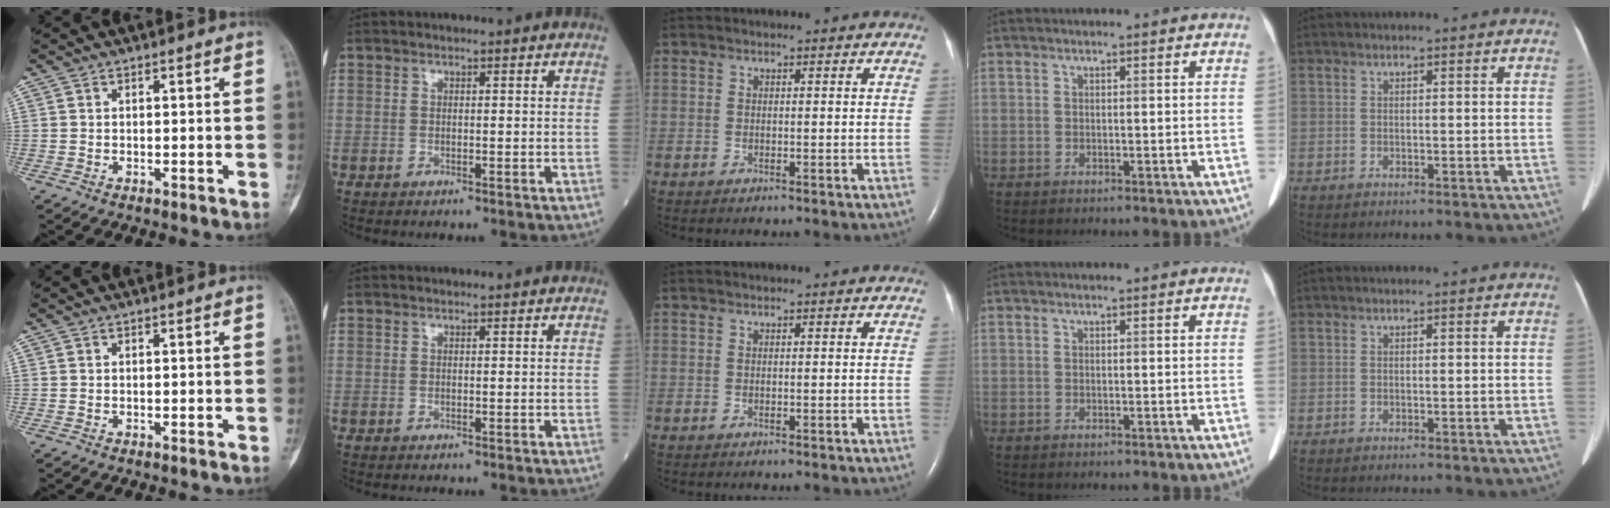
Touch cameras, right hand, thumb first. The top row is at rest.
{}